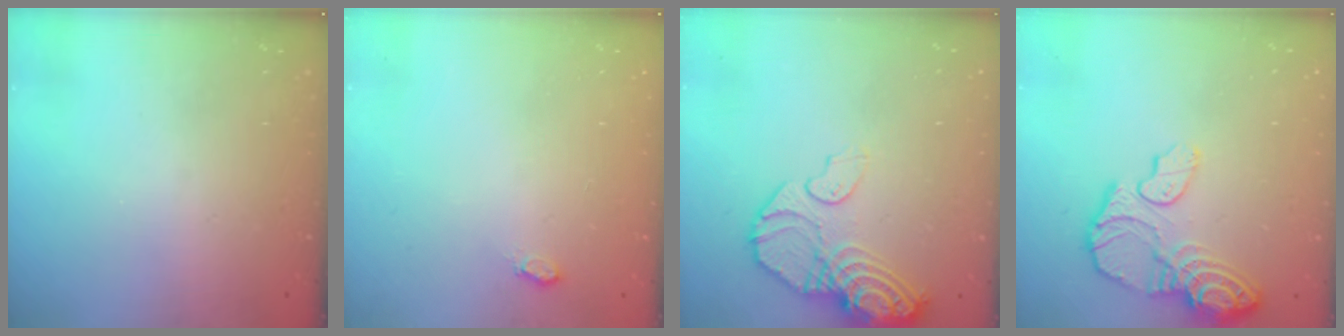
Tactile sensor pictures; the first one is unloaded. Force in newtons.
{"total": 3.5, "press": 3.5, "slide": 0.5}
{"total": 13.2, "press": 13.1, "slide": 1.4}
{"total": 14.3, "press": 14.3, "slide": 1.0}